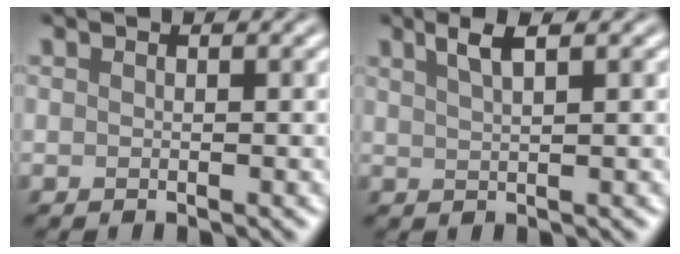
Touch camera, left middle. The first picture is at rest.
{"total": 2.2, "force": [1.3, 0.5, 1.7], "torque": [-0.021, 0.001, 0.026]}